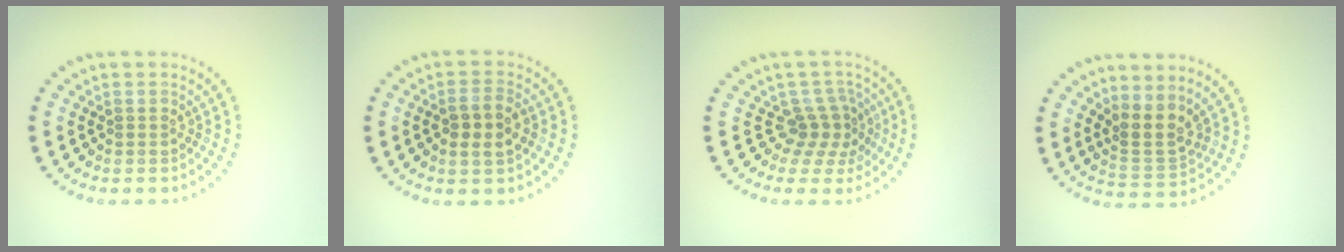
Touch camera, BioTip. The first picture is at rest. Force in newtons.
{"total": 2.8, "press": 2.8, "slide": 0.4}
{"total": 2.7, "press": 1.9, "slide": 2.0}
{"total": 3.0, "press": 2.1, "slide": 2.1}